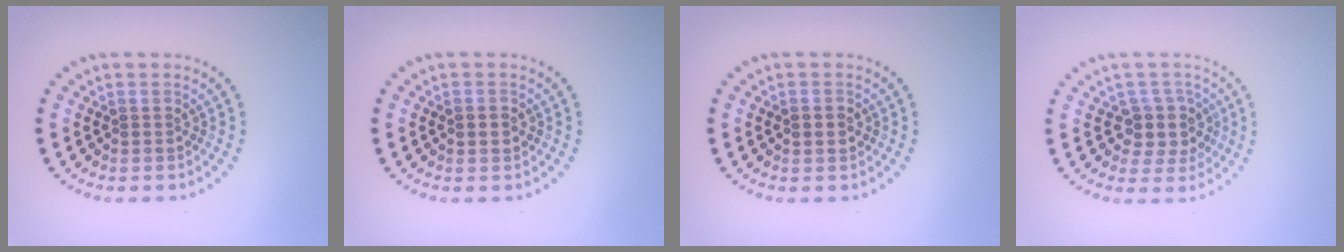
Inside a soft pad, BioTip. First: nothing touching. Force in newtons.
{"total": 1.6, "press": 1.6, "slide": 0.1}
{"total": 1.7, "press": 1.7, "slide": 0.2}
{"total": 3.0, "press": 2.6, "slide": 1.5}